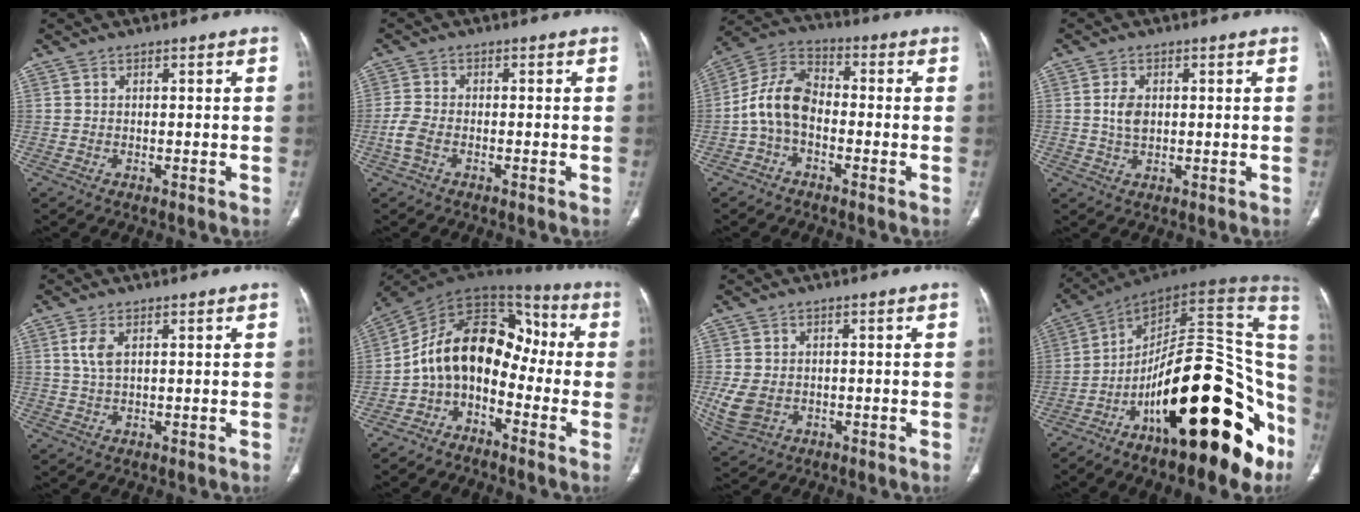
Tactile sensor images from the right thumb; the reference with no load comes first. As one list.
[{"total": 3.3, "force": [-1.3, 1.9, 2.4], "torque": [-0.065, 0.004, -0.033]}, {"total": 9.8, "force": [-1.8, 6.5, 7.1], "torque": [-0.130, 0.035, -0.049]}, {"total": 3.7, "force": [0.5, 2.4, 2.8], "torque": [-0.049, 0.000, 0.010]}, {"total": 3.5, "force": [1.2, 1.6, 2.8], "torque": [-0.065, 0.001, 0.028]}, {"total": 14.1, "force": [-3.5, 9.7, 9.6], "torque": [-0.127, 0.099, -0.078]}, {"total": 6.3, "force": [-0.7, 5.1, 3.7], "torque": [-0.080, -0.001, -0.003]}, {"total": 30.6, "force": [-11.3, 11.7, 26.0], "torque": [-0.296, 0.084, -0.172]}]